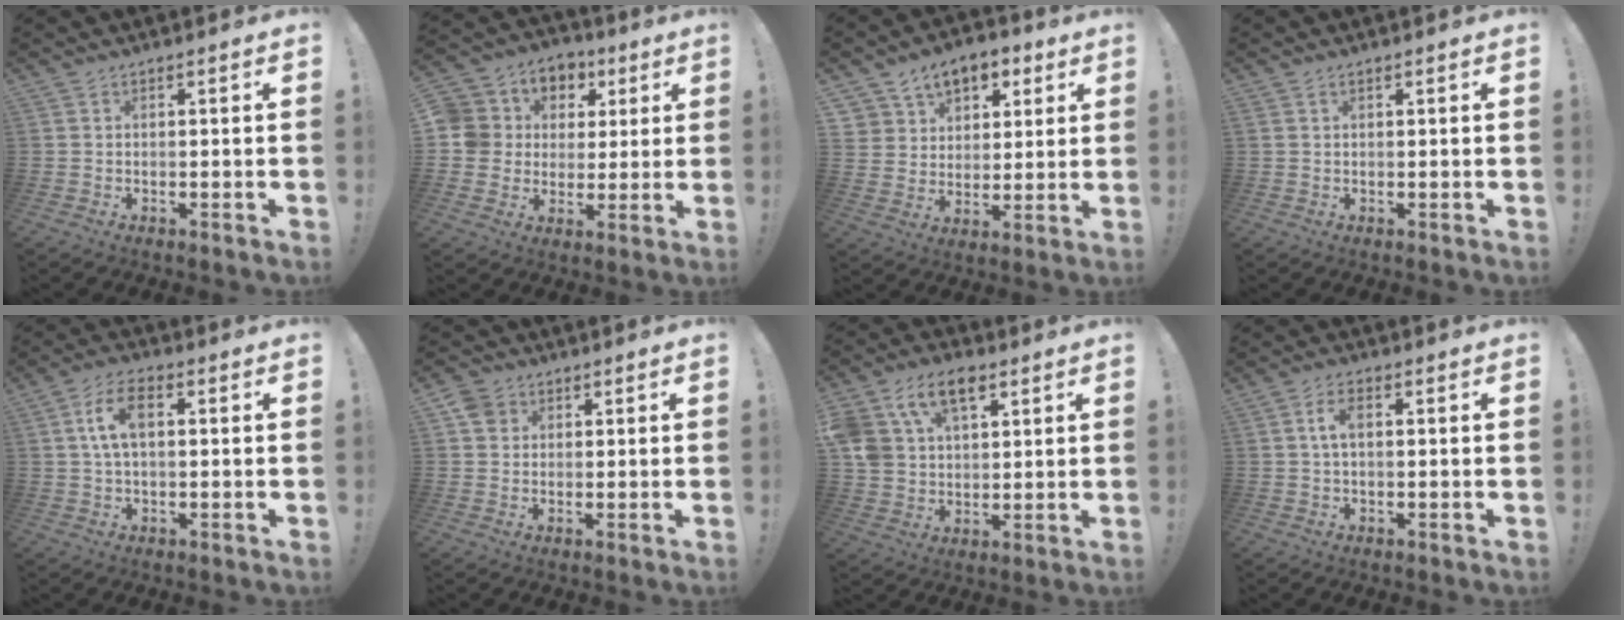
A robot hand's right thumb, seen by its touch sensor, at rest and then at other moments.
{"total": 10.2, "force": [2.0, 9.7, 2.8], "torque": [-0.054, -0.005, 0.054]}
{"total": 8.8, "force": [4.7, 7.1, 2.2], "torque": [-0.033, -0.034, 0.093]}
{"total": 0.9, "force": [0.6, 0.4, 0.5], "torque": [-0.015, 0.004, 0.012]}
{"total": 8.0, "force": [1.9, 4.1, 6.6], "torque": [-0.122, 0.006, 0.034]}
{"total": 4.7, "force": [2.0, 4.0, 1.5], "torque": [-0.020, 0.000, 0.038]}
{"total": 14.6, "force": [7.5, 9.5, 8.2], "torque": [-0.157, -0.022, 0.144]}
{"total": 4.0, "force": [0.8, 1.9, 3.4], "torque": [-0.057, 0.004, 0.012]}